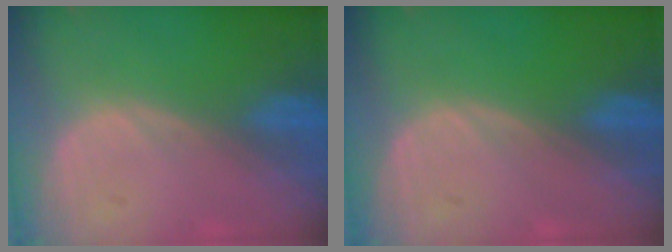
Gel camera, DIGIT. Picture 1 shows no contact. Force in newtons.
{"total": 0.0}